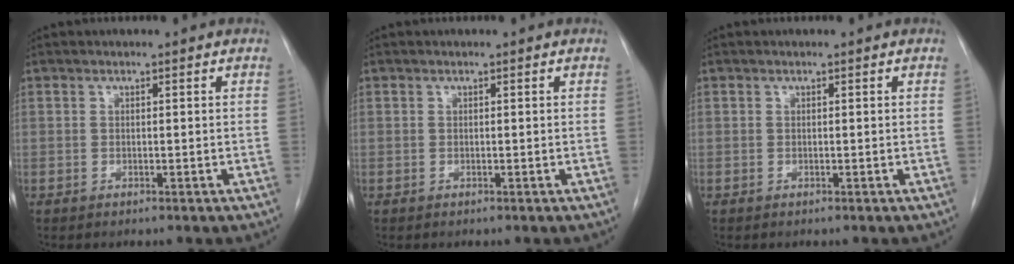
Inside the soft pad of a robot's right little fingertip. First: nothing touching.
{"total": 0.0}
{"total": 0.0}